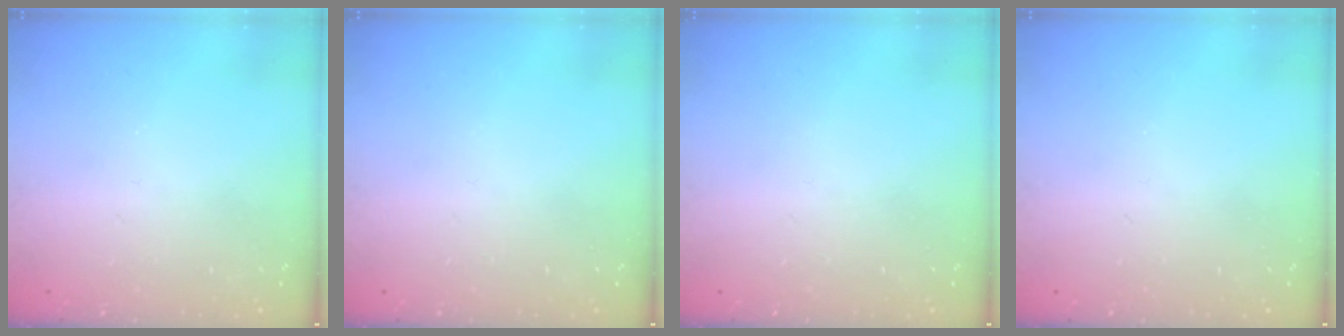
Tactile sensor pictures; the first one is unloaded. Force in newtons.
{"total": 0.0}
{"total": 0.0}
{"total": 0.0}